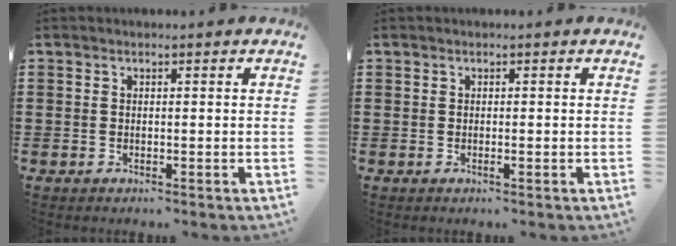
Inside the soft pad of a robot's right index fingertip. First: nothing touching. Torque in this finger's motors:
{"motor_torque": [-0.22, 0.30, 0.04, 0.00]}